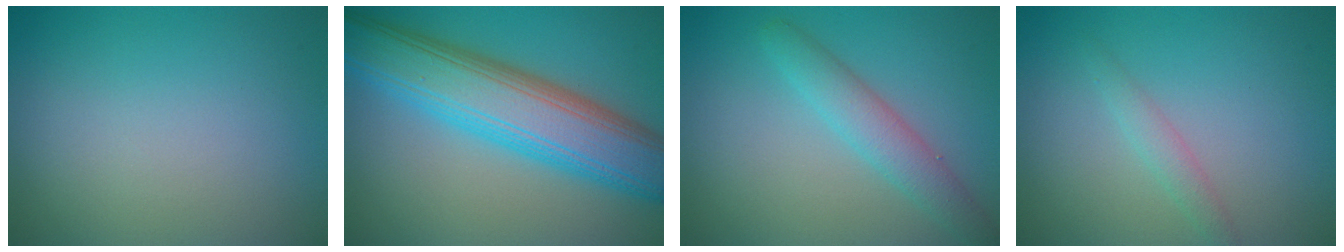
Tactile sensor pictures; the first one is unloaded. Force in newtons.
{"total": 10.2, "press": 10.2, "slide": 0.4}
{"total": 3.2, "press": 3.2, "slide": 0.2}
{"total": 1.4, "press": 1.4, "slide": 0.1}